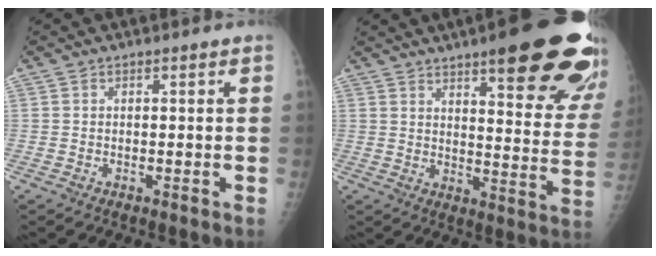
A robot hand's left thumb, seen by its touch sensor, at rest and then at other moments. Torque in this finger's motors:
{"motor_torque": [2.52, 1.96, 1.52, -1.26, 0.38]}